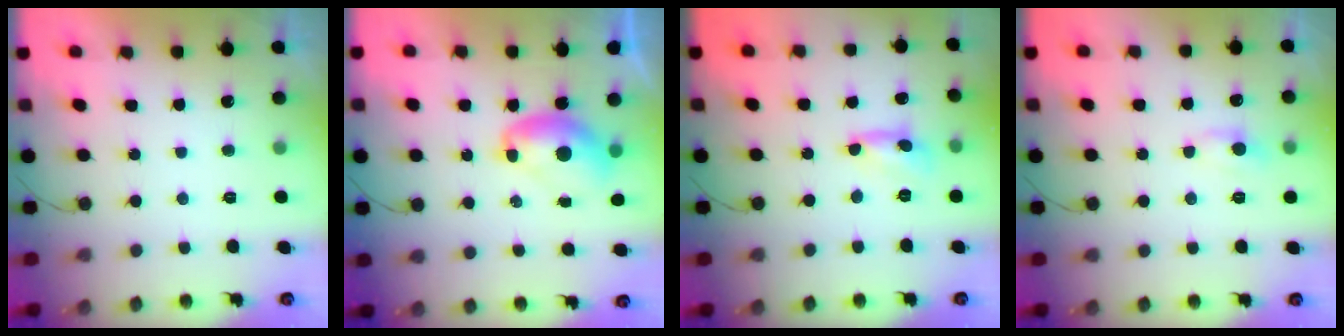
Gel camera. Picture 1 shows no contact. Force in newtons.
{"total": 9.3, "press": 9.3, "slide": 1.1}
{"total": 1.8, "press": 1.8, "slide": 0.2}
{"total": 4.6, "press": 4.5, "slide": 0.6}